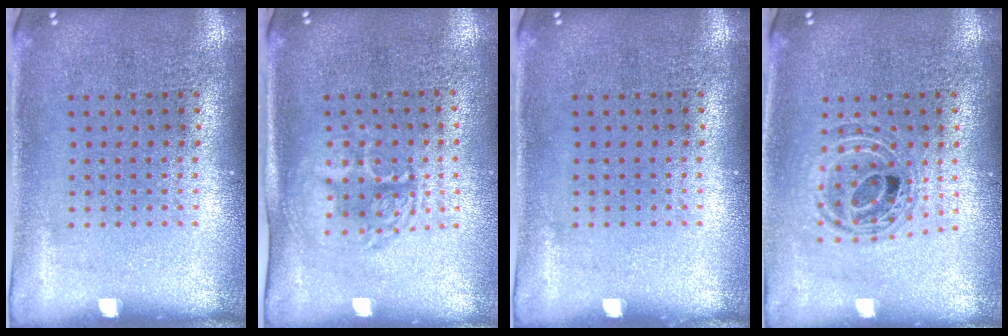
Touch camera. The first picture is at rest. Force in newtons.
{"total": 1.6, "press": 1.4, "slide": 0.8}
{"total": 0.0}
{"total": 0.9, "press": 0.9, "slide": 0.2}